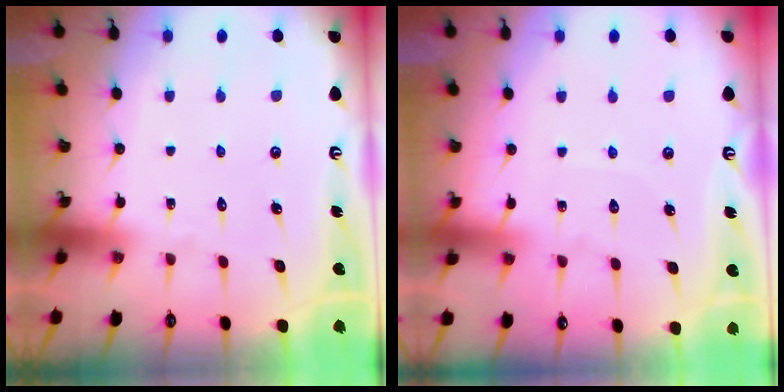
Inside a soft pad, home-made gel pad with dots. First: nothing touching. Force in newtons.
{"total": 2.0, "press": 2.0, "slide": 0.3}